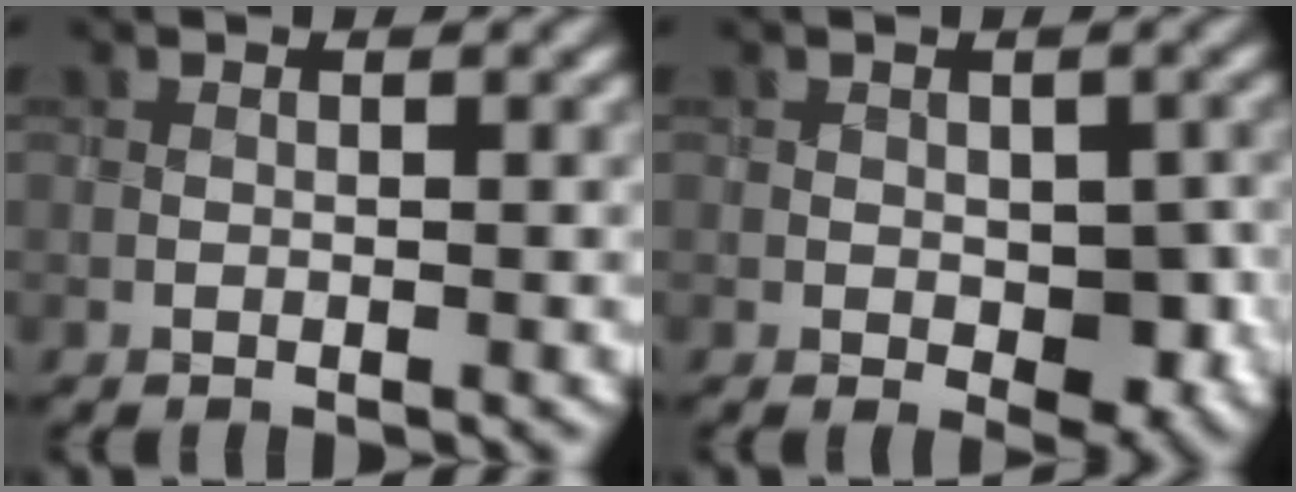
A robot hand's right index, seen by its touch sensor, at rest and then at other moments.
{"total": 4.2, "force": [-0.7, 2.6, 3.3], "torque": [-0.038, -0.008, -0.008]}